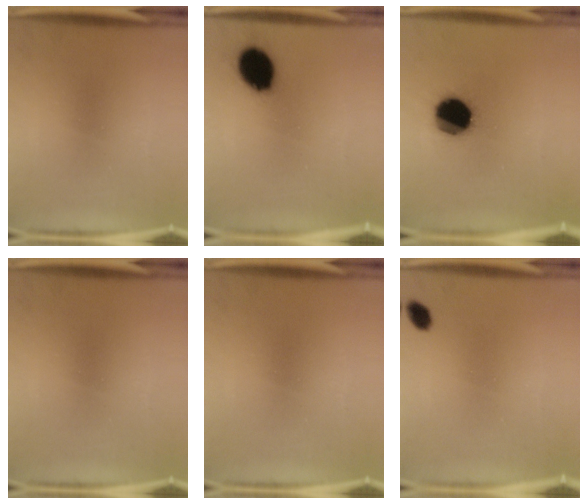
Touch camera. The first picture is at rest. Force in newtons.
{"total": 12.2}
{"total": 16.6}
{"total": 0.0}
{"total": 0.0}
{"total": 2.5}